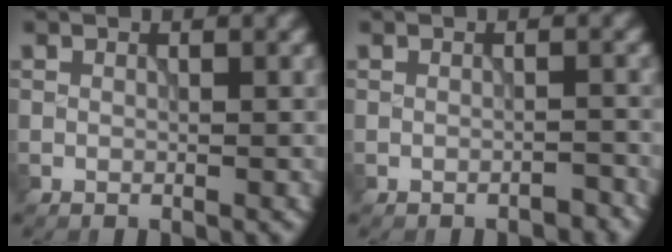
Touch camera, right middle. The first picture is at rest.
{"total": 1.0, "force": [-0.9, 0.2, 0.3], "torque": [-0.003, 0.004, -0.013]}